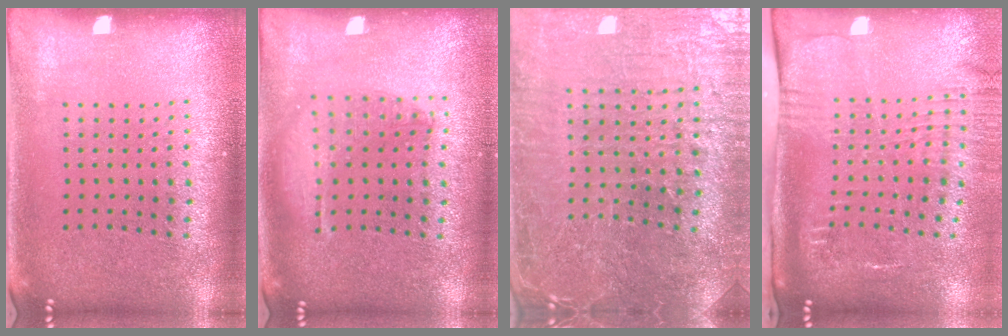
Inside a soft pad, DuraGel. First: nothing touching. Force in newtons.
{"total": 1.3, "press": 1.3, "slide": 0.4}
{"total": 4.0, "press": 4.0, "slide": 0.7}
{"total": 2.7, "press": 2.0, "slide": 1.8}